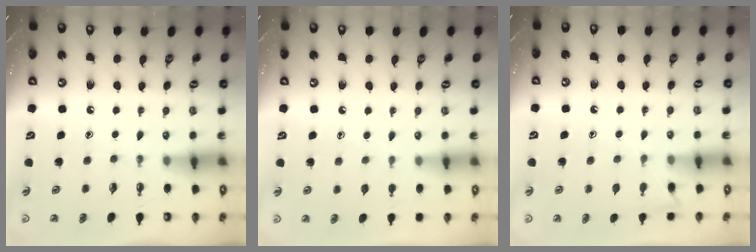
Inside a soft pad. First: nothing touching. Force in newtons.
{"total": 3.8, "press": 3.8, "slide": 0.3}
{"total": 6.9, "press": 6.9, "slide": 0.8}